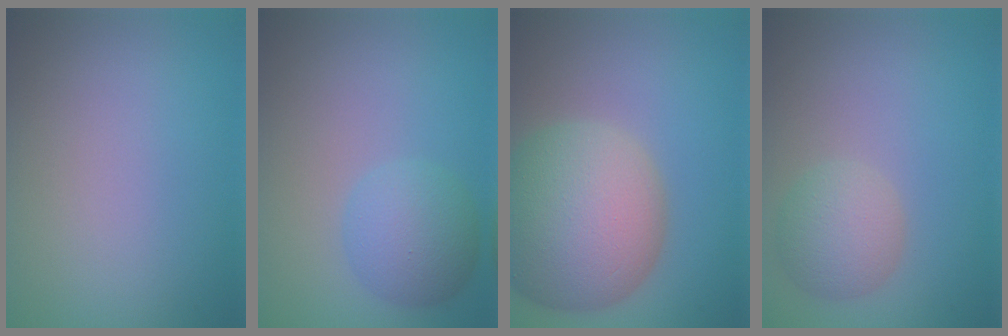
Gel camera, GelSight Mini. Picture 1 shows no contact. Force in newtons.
{"total": 4.0, "press": 4.0, "slide": 0.2}
{"total": 12.6, "press": 12.5, "slide": 1.0}
{"total": 3.5, "press": 3.5, "slide": 0.1}